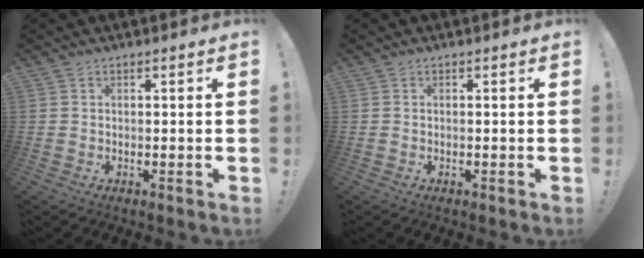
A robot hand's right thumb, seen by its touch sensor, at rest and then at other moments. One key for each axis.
{"total": 0.0}